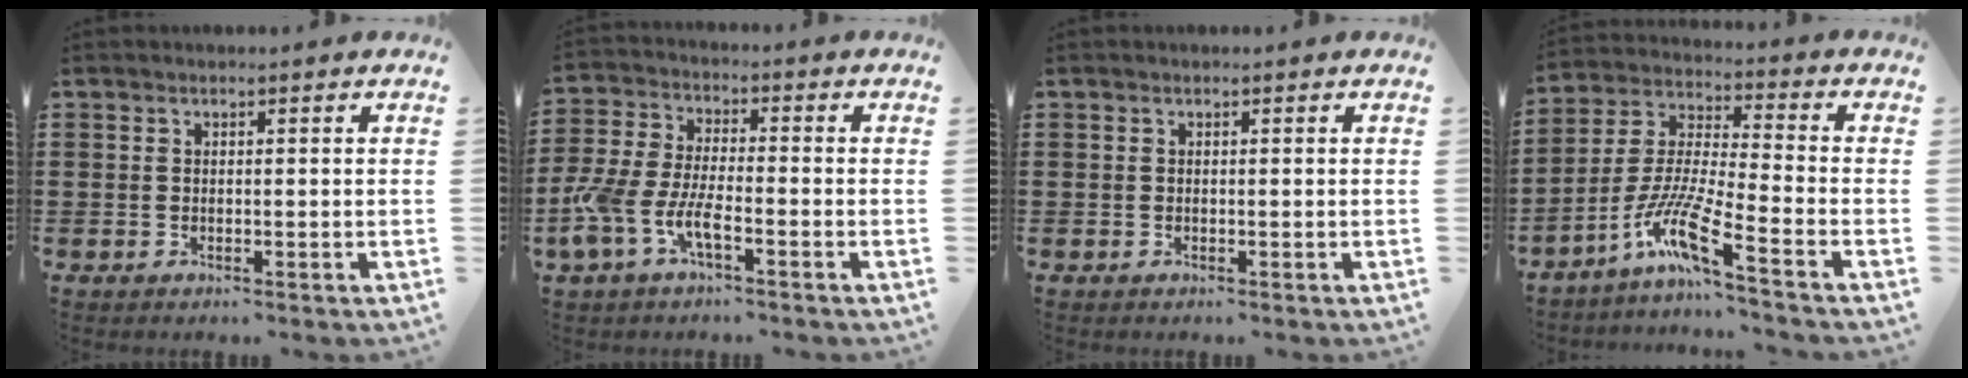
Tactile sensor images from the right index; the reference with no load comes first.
{"total": 6.8, "force": [-3.6, 2.0, 5.4], "torque": [-0.154, -0.019, -0.076]}
{"total": 0.0}
{"total": 9.9, "force": [-6.6, 0.8, 7.4], "torque": [-0.172, -0.016, -0.136]}